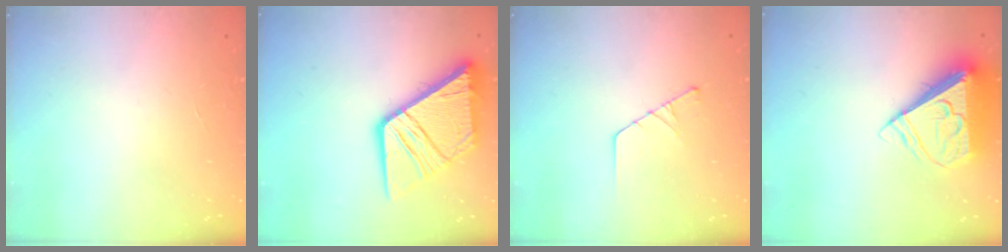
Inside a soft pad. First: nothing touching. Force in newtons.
{"total": 18.2, "press": 18.1, "slide": 2.1}
{"total": 3.2, "press": 3.2, "slide": 0.2}
{"total": 10.1, "press": 10.0, "slide": 1.3}